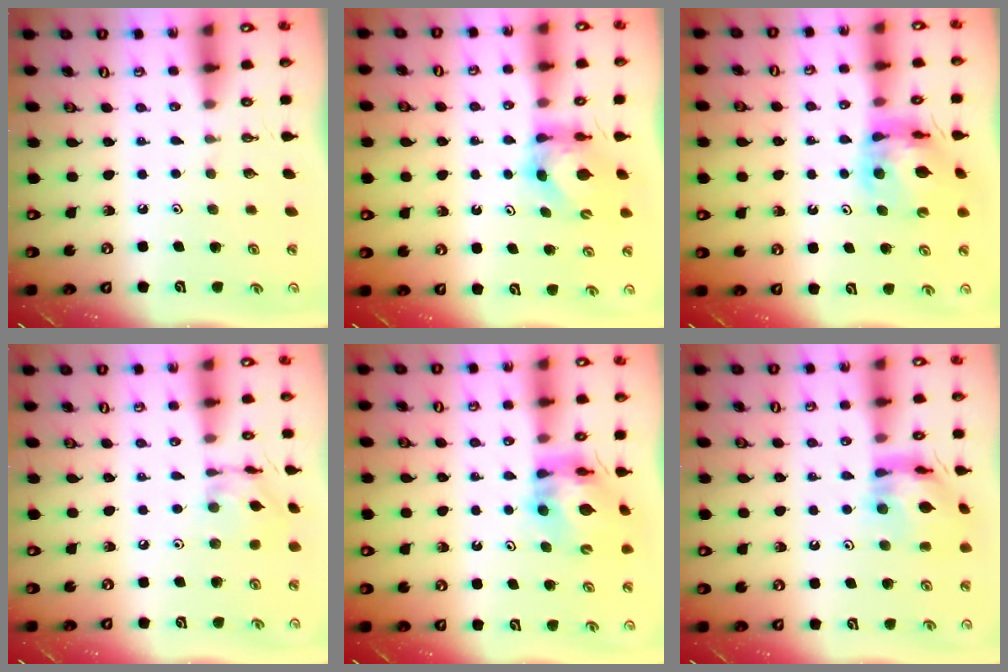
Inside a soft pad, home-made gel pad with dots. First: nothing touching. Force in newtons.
{"total": 6.0, "press": 6.0, "slide": 0.6}
{"total": 12.6, "press": 12.5, "slide": 1.4}
{"total": 8.0, "press": 8.0, "slide": 0.3}
{"total": 11.1, "press": 11.0, "slide": 1.1}
{"total": 11.0, "press": 11.0, "slide": 1.2}